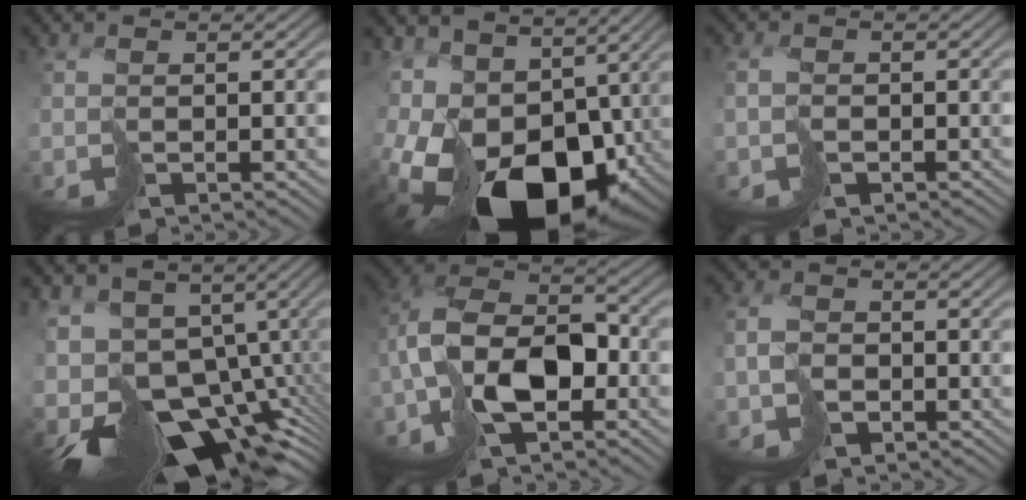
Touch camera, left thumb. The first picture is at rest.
{"total": 16.7, "force": [-4.0, 10.8, 12.1], "torque": [-0.226, -0.033, -0.033]}
{"total": 2.4, "force": [-0.8, 2.1, 0.9], "torque": [-0.014, 0.003, -0.017]}
{"total": 15.0, "force": [-6.0, 8.4, 10.9], "torque": [-0.215, -0.023, -0.069]}
{"total": 11.1, "force": [-3.7, 6.7, 8.1], "torque": [-0.150, 0.010, -0.080]}
{"total": 3.6, "force": [-1.8, 2.9, 1.3], "torque": [-0.020, 0.005, -0.045]}